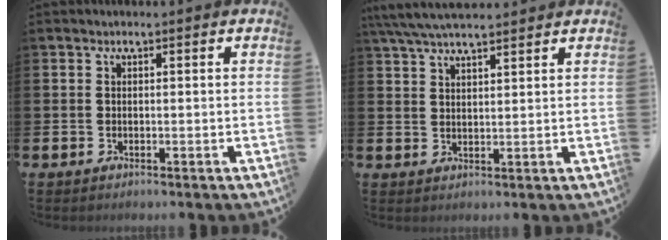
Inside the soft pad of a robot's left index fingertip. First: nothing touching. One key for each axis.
{"total": 5.7, "fx": 5.2, "fy": 1.0, "fz": 2.1, "tx": -0.051, "ty": -0.013, "tz": 0.095}